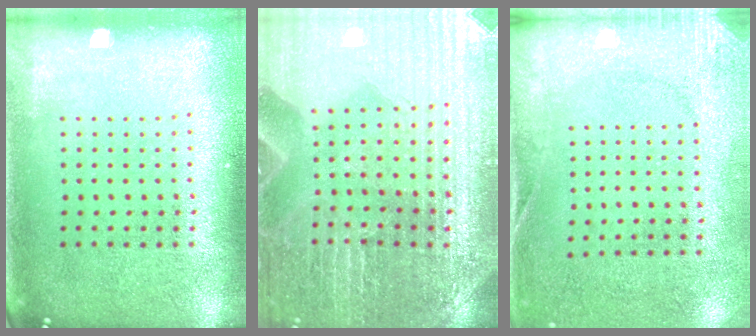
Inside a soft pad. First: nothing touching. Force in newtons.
{"total": 2.9, "press": 2.8, "slide": 0.3}
{"total": 2.8, "press": 2.1, "slide": 1.8}